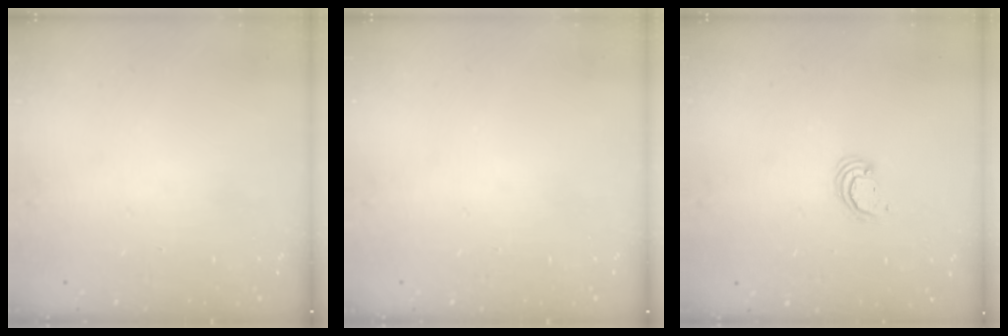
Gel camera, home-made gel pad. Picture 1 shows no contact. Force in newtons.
{"total": 0.0}
{"total": 2.4, "press": 2.4, "slide": 0.3}